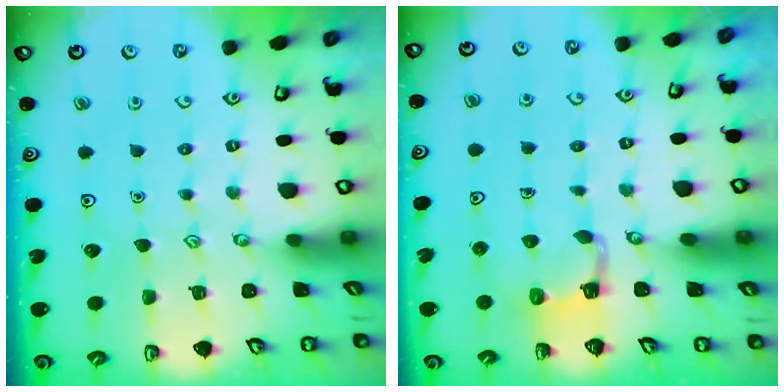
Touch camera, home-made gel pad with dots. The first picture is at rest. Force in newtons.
{"total": 3.4, "press": 3.3, "slide": 0.6}